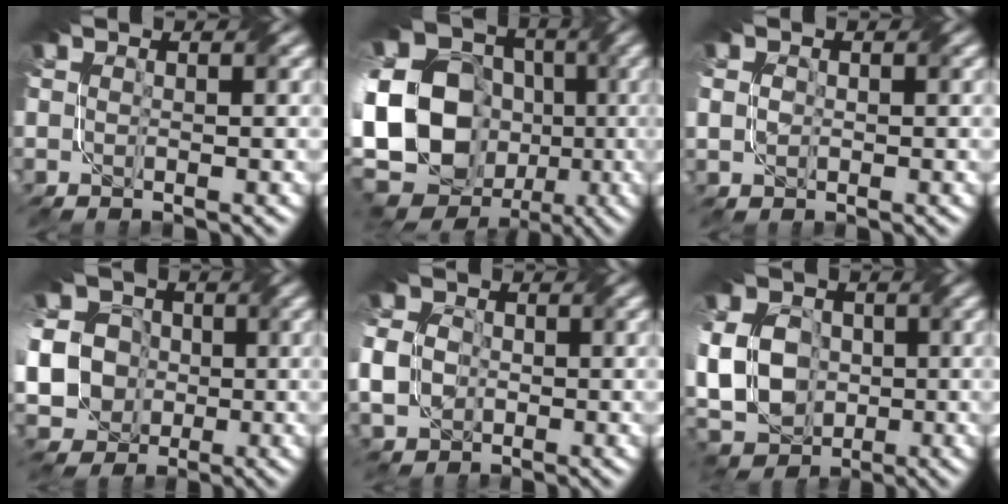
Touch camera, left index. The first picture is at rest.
{"total": 22.5, "force": [-3.7, 18.6, 12.1], "torque": [-0.243, -0.002, -0.127]}
{"total": 1.8, "force": [0.0, 1.6, 1.0], "torque": [-0.028, 0.006, -0.001]}
{"total": 17.4, "force": [-1.9, 15.6, 7.4], "torque": [-0.194, 0.003, -0.076]}
{"total": 5.5, "force": [-1.3, 4.4, 3.0], "torque": [-0.081, -0.004, -0.035]}
{"total": 13.6, "force": [-1.8, 10.5, 8.4], "torque": [-0.165, -0.005, -0.069]}